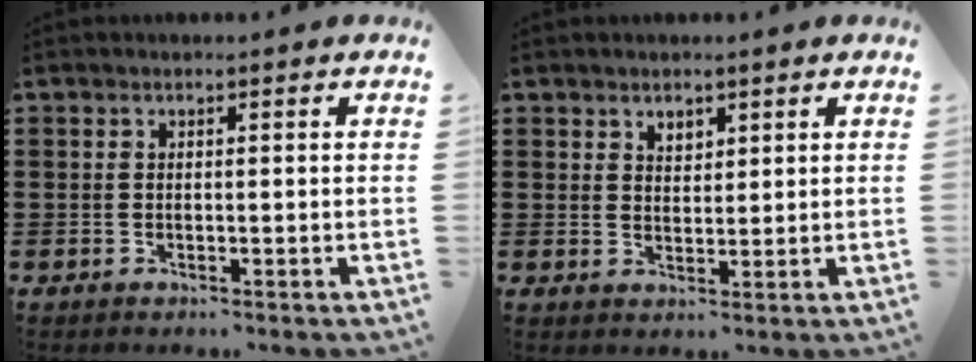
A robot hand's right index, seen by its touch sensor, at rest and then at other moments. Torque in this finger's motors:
{"motor_torque": [0.01, -0.01, 0.00, 0.02]}